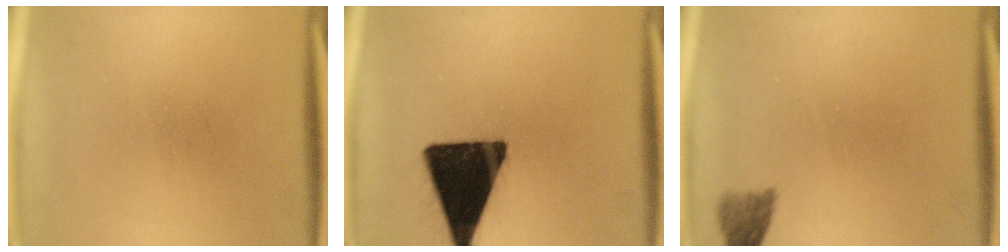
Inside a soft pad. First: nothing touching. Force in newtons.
{"total": 19.4}
{"total": 2.5}